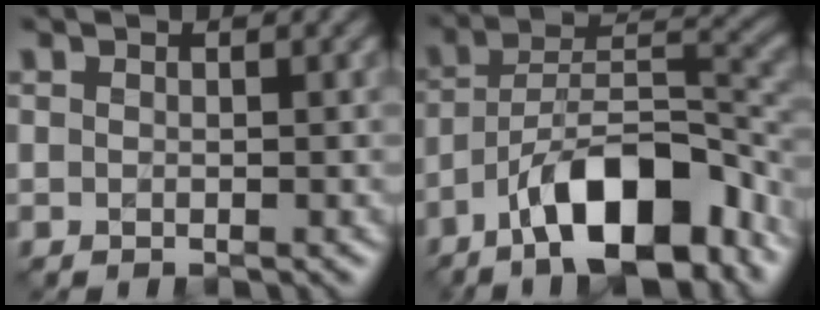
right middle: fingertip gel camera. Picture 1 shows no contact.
{"total": 11.4, "force": [-6.9, 4.2, 8.0], "torque": [-0.119, 0.016, -0.131]}